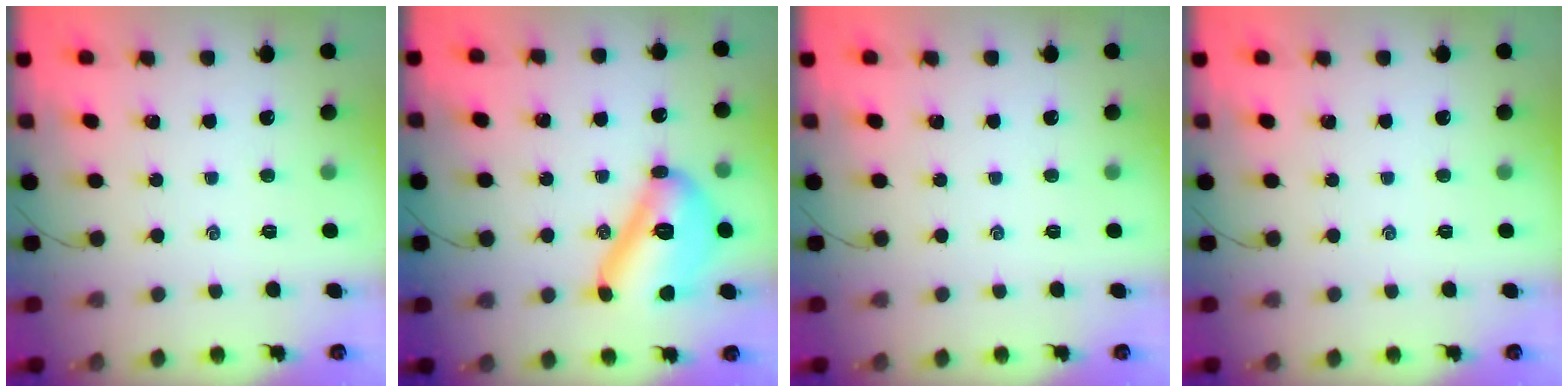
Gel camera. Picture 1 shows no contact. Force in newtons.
{"total": 17.3, "press": 17.2, "slide": 1.1}
{"total": 0.0}
{"total": 0.0}